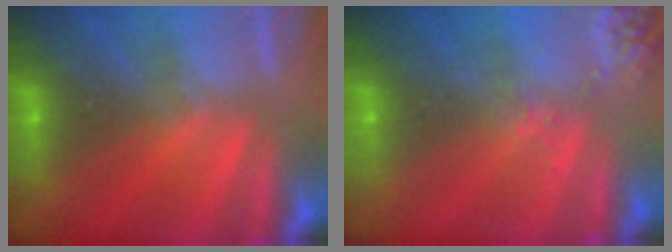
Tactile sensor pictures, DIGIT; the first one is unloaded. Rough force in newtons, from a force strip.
{"total": 2.6}